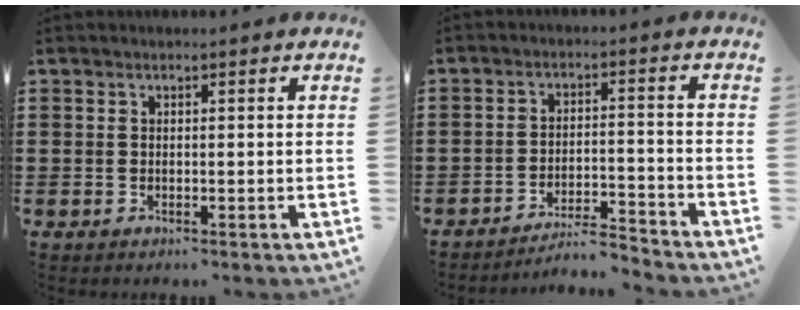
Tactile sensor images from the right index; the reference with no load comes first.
{"total": 4.7, "force": [-4.5, 0.0, 1.3], "torque": [-0.026, -0.004, -0.091]}